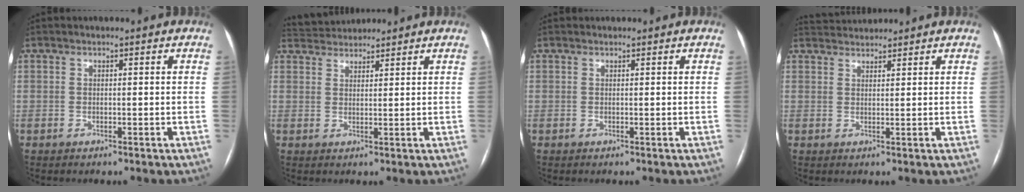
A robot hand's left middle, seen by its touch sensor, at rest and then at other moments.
{"total": 4.4, "force": [4.3, 0.7, 0.1], "torque": [-0.008, 0.031, 0.079]}
{"total": 0.0}
{"total": 3.4, "force": [3.4, 0.2, 0.0], "torque": [-0.006, 0.026, 0.064]}